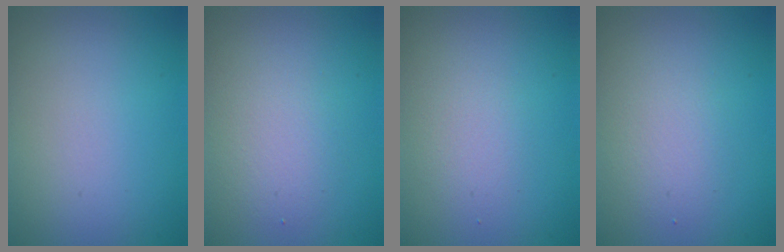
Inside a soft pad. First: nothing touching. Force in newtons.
{"total": 2.4, "press": 2.4, "slide": 0.2}
{"total": 1.6, "press": 1.6, "slide": 0.1}
{"total": 2.2, "press": 2.2, "slide": 0.1}